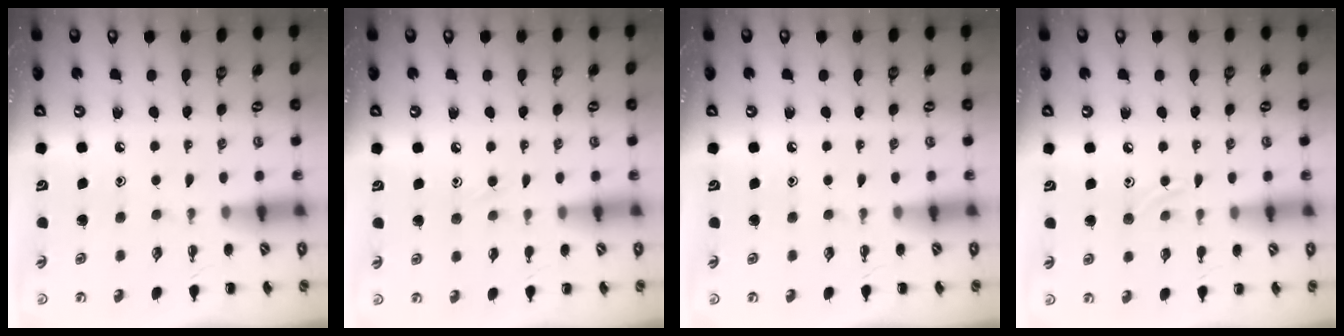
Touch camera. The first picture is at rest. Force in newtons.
{"total": 6.4, "press": 6.0, "slide": 2.1}
{"total": 0.0}
{"total": 7.3, "press": 7.0, "slide": 1.9}